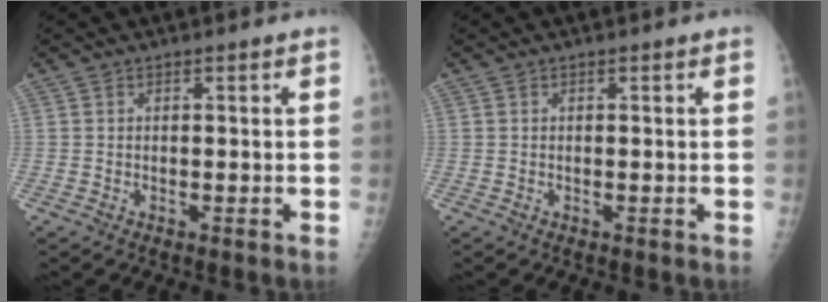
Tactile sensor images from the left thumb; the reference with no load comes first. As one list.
[{"total": 0.0}]